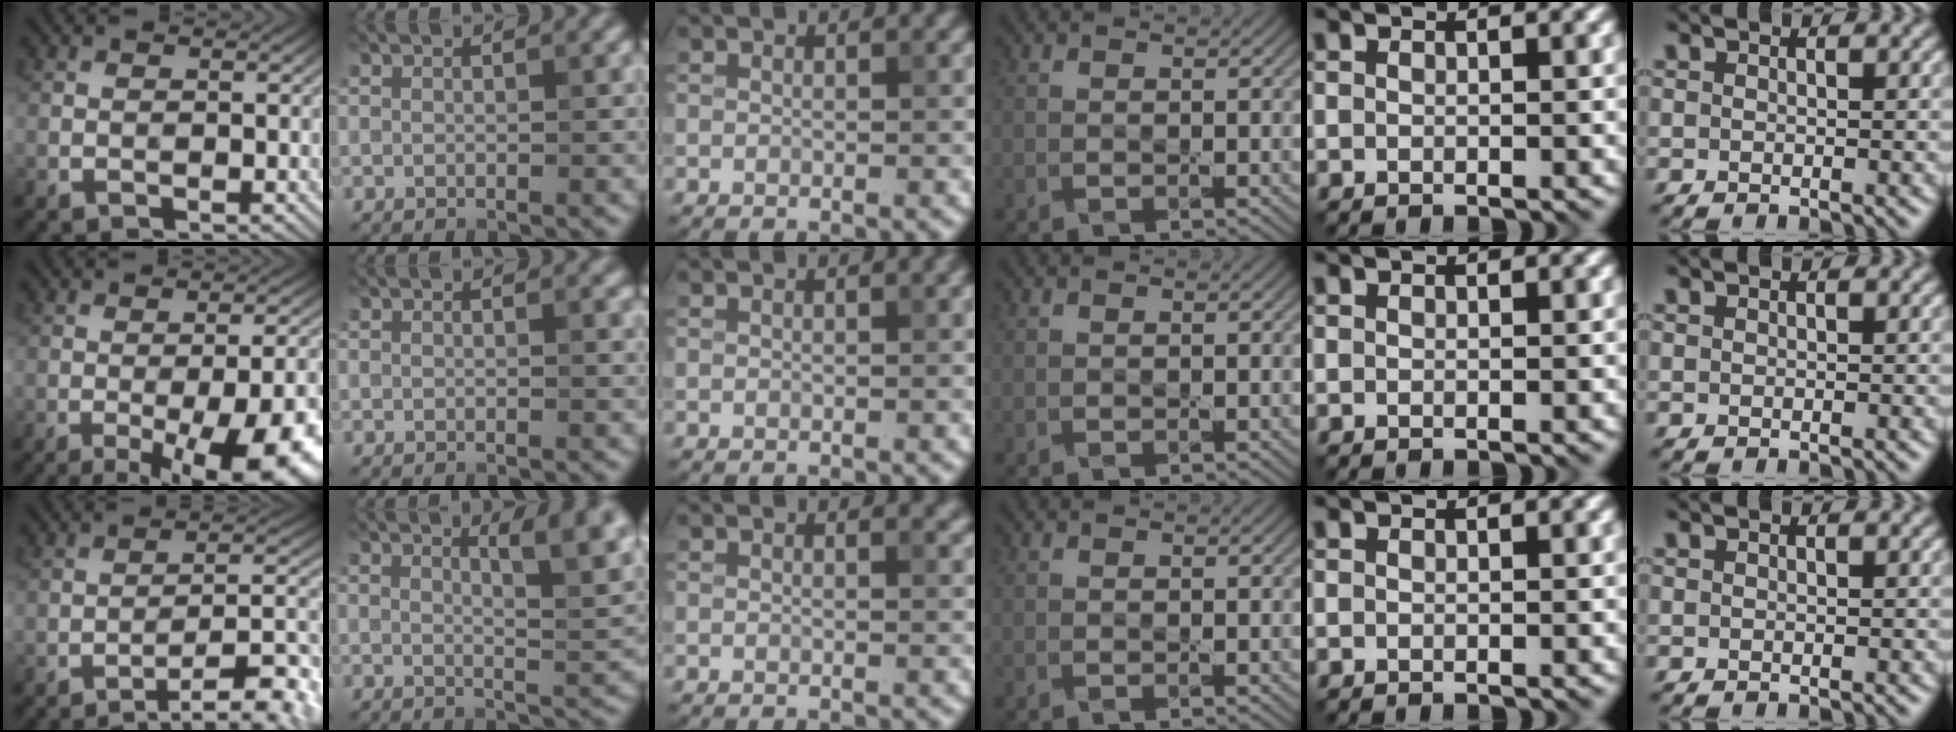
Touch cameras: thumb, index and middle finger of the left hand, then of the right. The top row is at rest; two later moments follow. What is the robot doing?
{"motion": "press", "object": "syringe"}